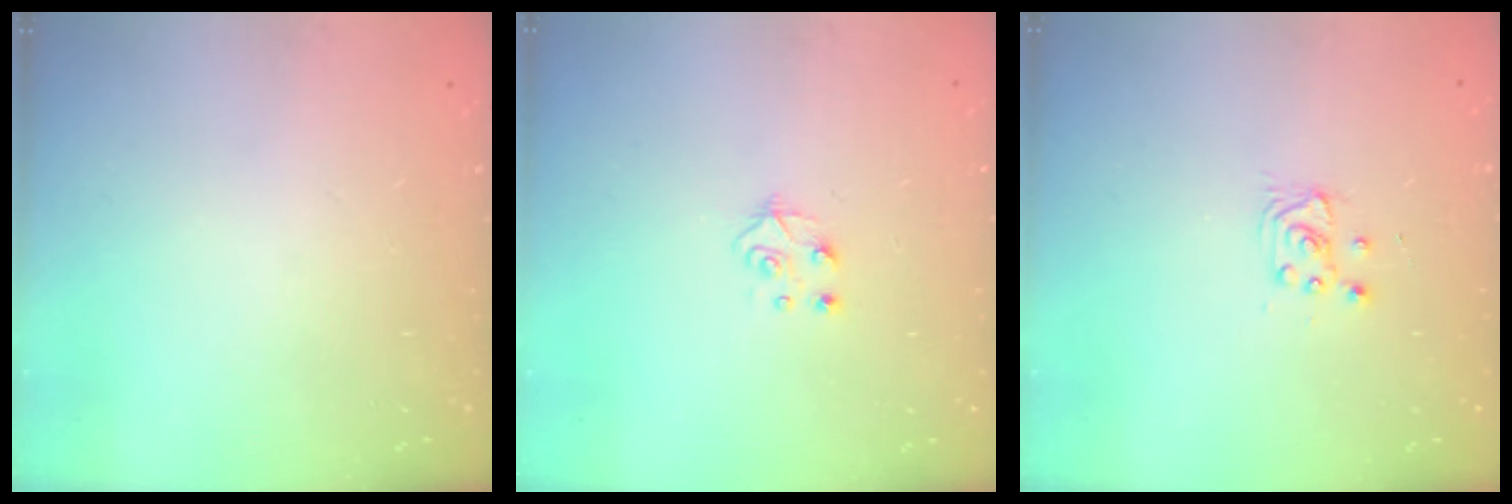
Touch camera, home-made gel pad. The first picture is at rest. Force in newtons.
{"total": 5.6, "press": 5.6, "slide": 0.5}
{"total": 2.9, "press": 2.9, "slide": 0.4}